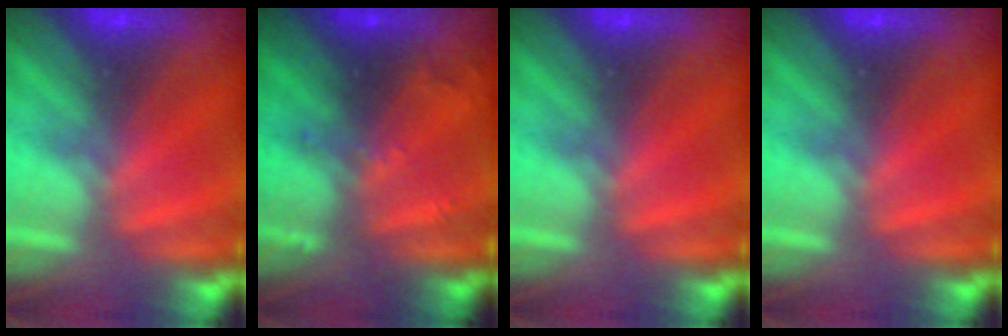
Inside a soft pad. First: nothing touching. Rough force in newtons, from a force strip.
{"total": 2.4}
{"total": 0.0}
{"total": 0.0}